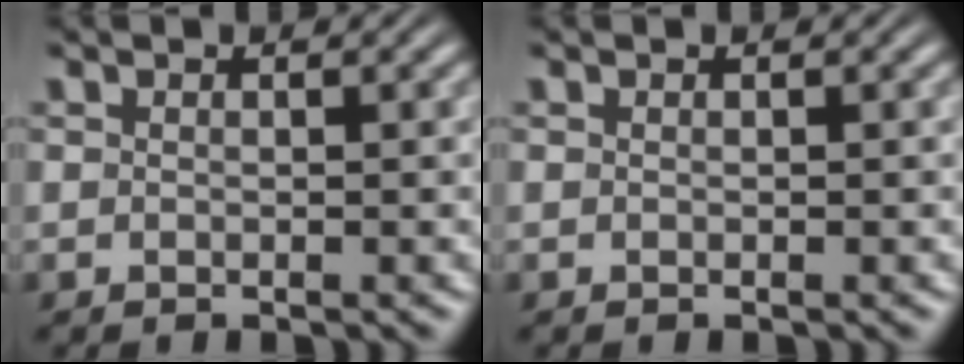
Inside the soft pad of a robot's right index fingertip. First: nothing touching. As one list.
[{"total": 0.0}]